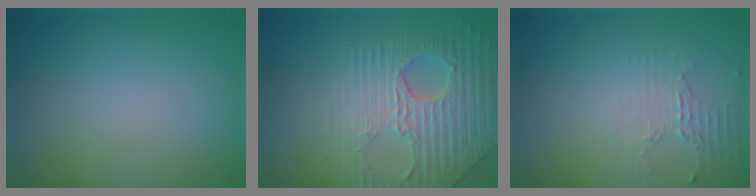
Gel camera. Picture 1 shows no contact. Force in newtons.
{"total": 5.4, "press": 4.8, "slide": 2.4}
{"total": 1.9, "press": 1.4, "slide": 1.3}